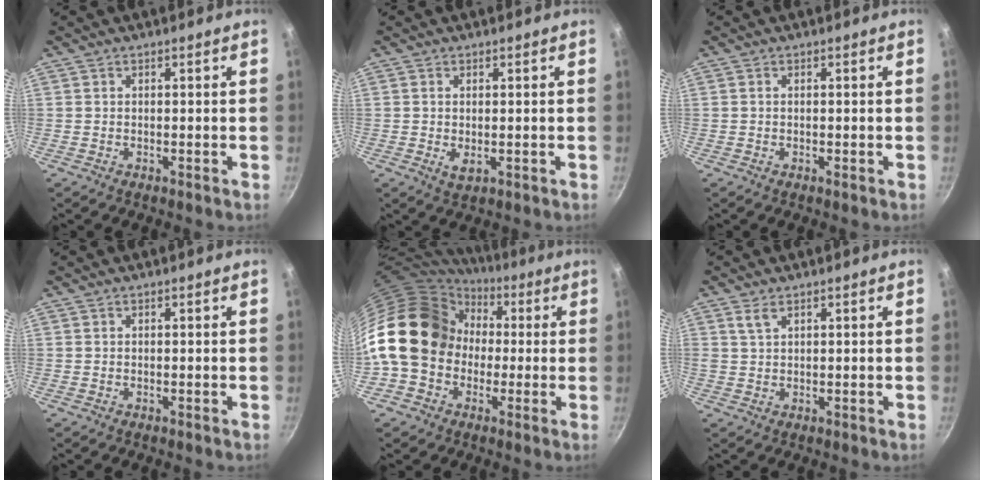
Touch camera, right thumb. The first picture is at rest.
{"total": 2.2, "force": [-0.2, 1.2, 1.9], "torque": [-0.035, -0.008, 0.002]}
{"total": 0.0}
{"total": 0.0}
{"total": 19.8, "force": [0.5, 16.3, 11.3], "torque": [-0.182, 0.055, 0.003]}
{"total": 2.2, "force": [1.3, 1.1, 1.4], "torque": [-0.026, -0.005, 0.028]}